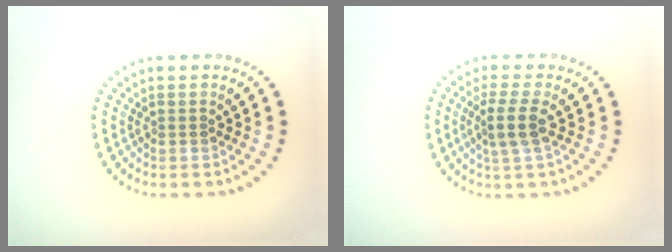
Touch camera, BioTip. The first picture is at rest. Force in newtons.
{"total": 2.5, "press": 2.0, "slide": 1.6}